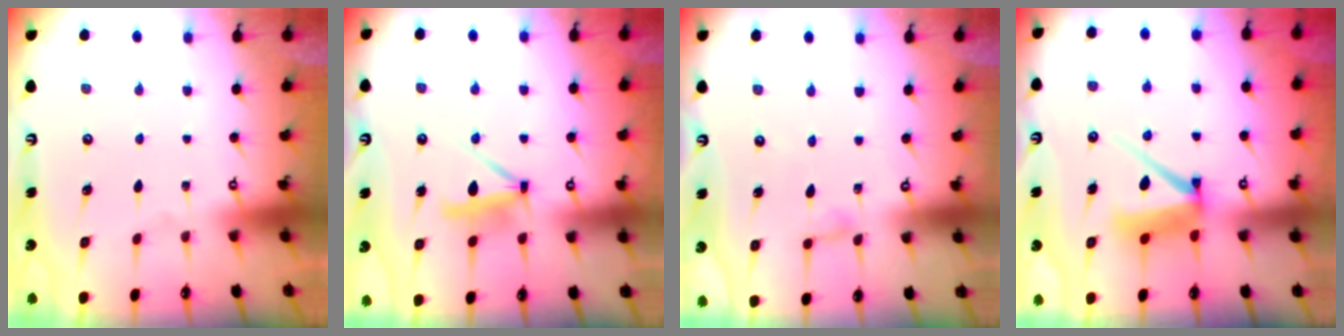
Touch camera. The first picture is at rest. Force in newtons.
{"total": 9.0, "press": 9.0, "slide": 0.8}
{"total": 3.0, "press": 3.0, "slide": 0.3}
{"total": 8.3, "press": 8.3, "slide": 0.9}